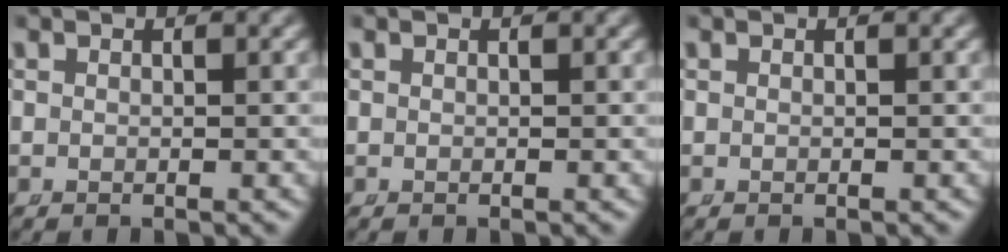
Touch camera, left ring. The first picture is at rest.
{"total": 0.0}
{"total": 0.0}